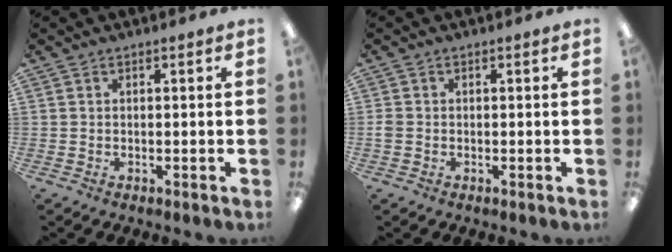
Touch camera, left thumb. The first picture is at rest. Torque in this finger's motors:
{"motor_torque": [-0.22, 0.19, -0.11, 0.09, 0.00]}